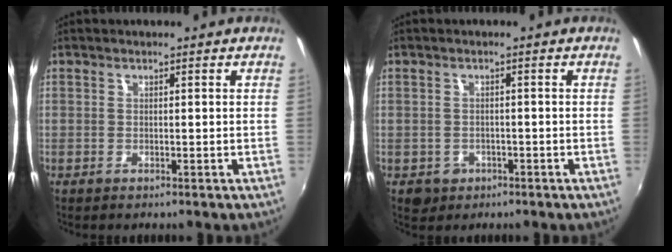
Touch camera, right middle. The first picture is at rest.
{"total": 3.6, "force": [-1.4, 3.2, 1.0], "torque": [-0.029, -0.004, -0.015]}